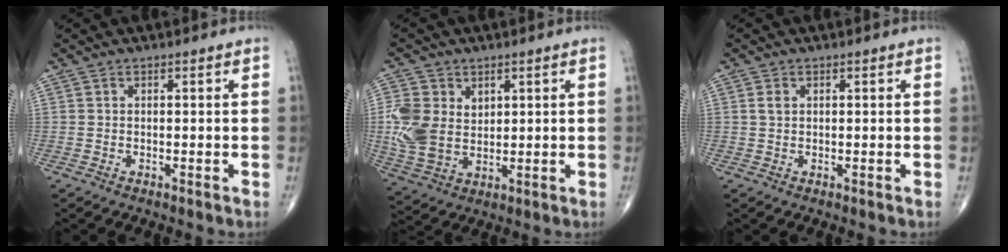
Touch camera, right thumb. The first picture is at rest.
{"total": 10.2, "force": [2.1, 7.7, 6.4], "torque": [-0.120, -0.009, 0.049]}
{"total": 1.3, "force": [0.4, 0.9, 0.9], "torque": [-0.016, 0.001, 0.009]}